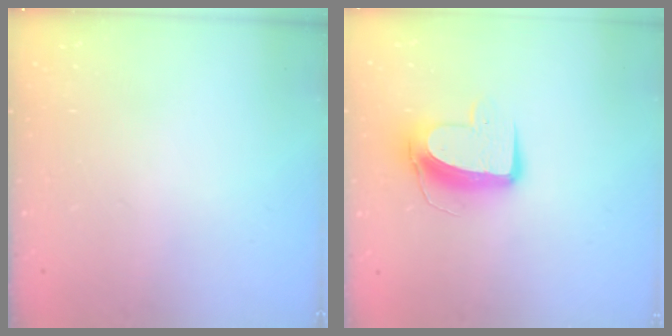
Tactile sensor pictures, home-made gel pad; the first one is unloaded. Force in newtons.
{"total": 10.5, "press": 10.4, "slide": 0.8}